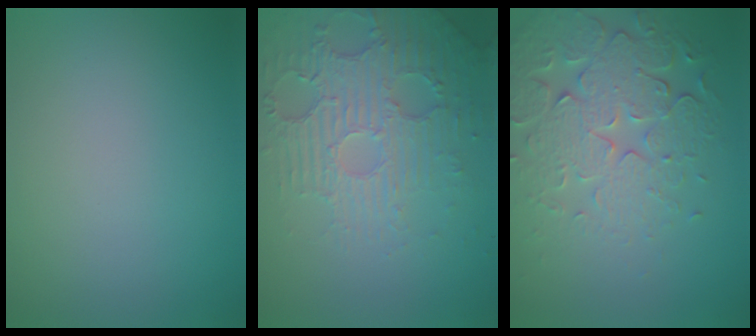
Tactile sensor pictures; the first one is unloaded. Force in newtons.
{"total": 5.4, "press": 3.6, "slide": 4.0}
{"total": 6.4, "press": 4.9, "slide": 4.1}